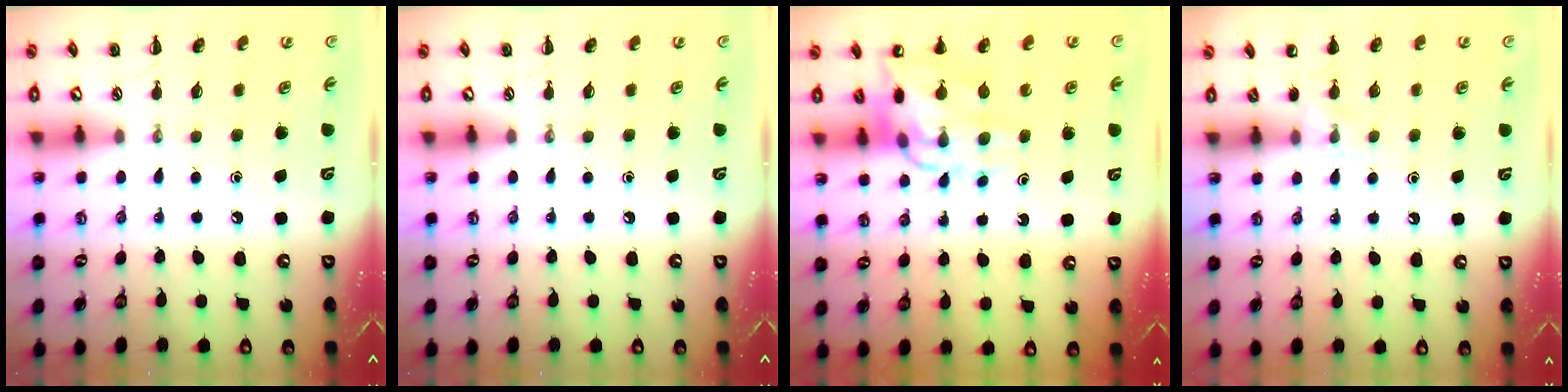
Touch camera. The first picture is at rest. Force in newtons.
{"total": 0.0}
{"total": 11.4, "press": 11.0, "slide": 3.1}
{"total": 4.8, "press": 4.5, "slide": 1.6}